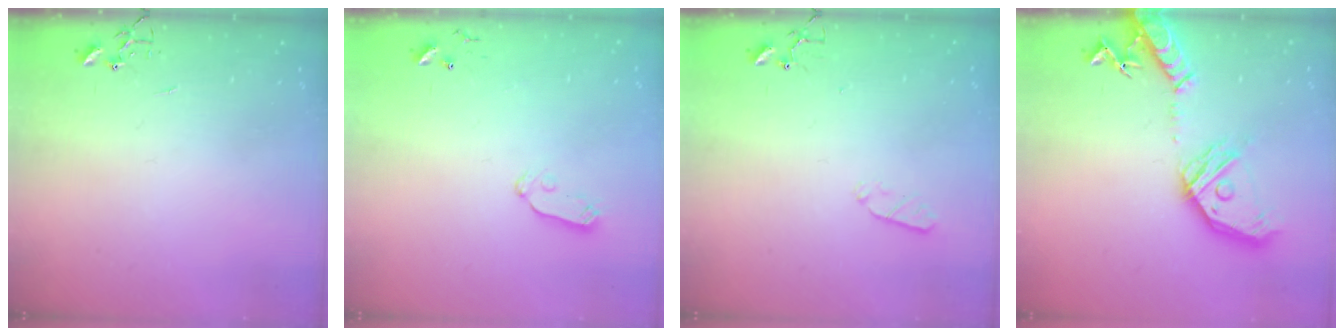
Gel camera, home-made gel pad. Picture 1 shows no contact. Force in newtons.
{"total": 6.0, "press": 6.0, "slide": 0.5}
{"total": 3.6, "press": 3.6, "slide": 0.5}
{"total": 21.3, "press": 21.1, "slide": 3.1}